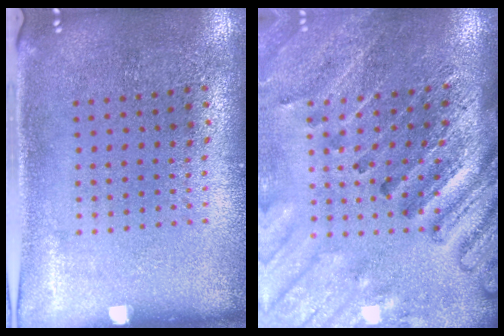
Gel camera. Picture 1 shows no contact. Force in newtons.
{"total": 3.0, "press": 2.9, "slide": 0.8}